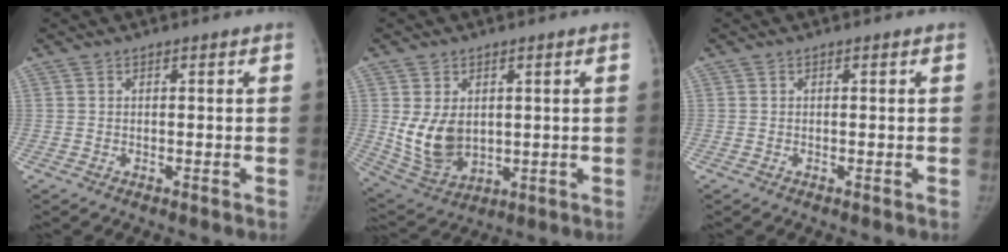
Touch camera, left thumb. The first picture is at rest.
{"total": 10.0, "force": [1.1, 7.1, 7.0], "torque": [-0.110, -0.018, 0.044]}
{"total": 0.0}